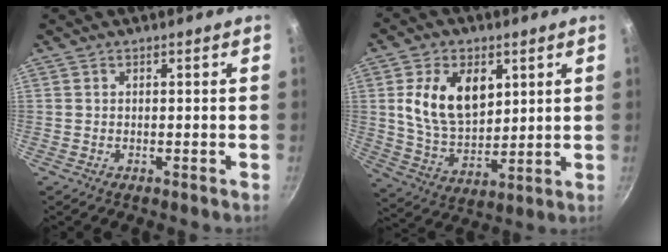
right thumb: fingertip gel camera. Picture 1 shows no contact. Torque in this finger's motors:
{"motor_torque": [0.67, 0.75, 0.35, -0.15, 0.17]}